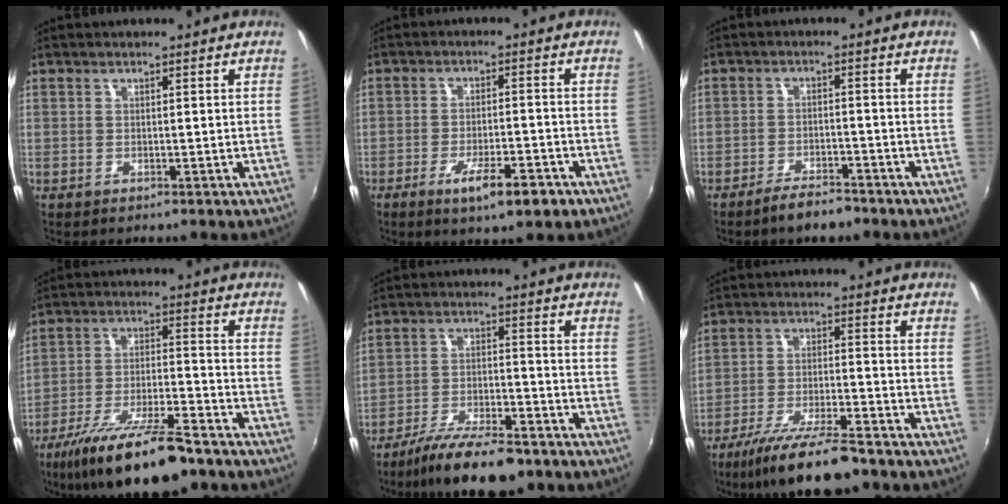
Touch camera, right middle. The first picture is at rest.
{"total": 8.2, "force": [-4.7, 1.7, 6.5], "torque": [-0.126, -0.014, -0.070]}
{"total": 5.1, "force": [-4.2, 1.4, 2.4], "torque": [-0.061, 0.002, -0.069]}
{"total": 17.5, "force": [-13.0, 4.0, 11.1], "torque": [-0.217, -0.032, -0.215]}
{"total": 13.8, "force": [-10.9, 3.5, 7.8], "torque": [-0.163, -0.022, -0.181]}
{"total": 13.7, "force": [-10.9, 2.3, 7.9], "torque": [-0.167, -0.022, -0.185]}